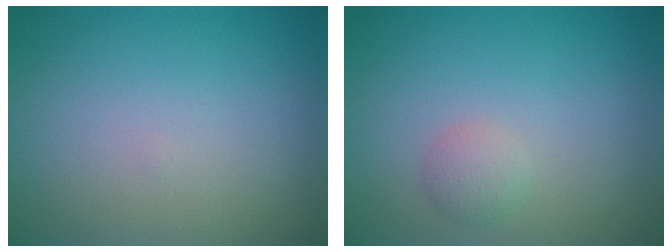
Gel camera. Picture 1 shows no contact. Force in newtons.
{"total": 1.4, "press": 1.4, "slide": 0.0}